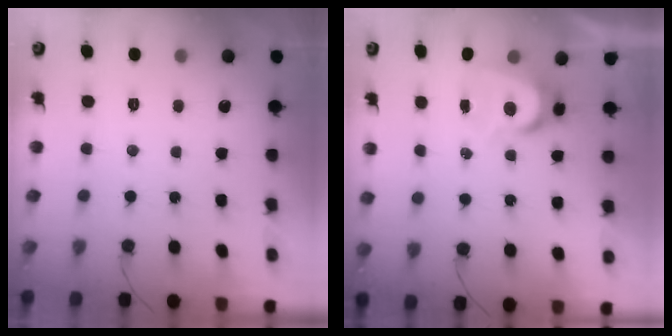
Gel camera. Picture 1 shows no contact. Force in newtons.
{"total": 6.7, "press": 6.7, "slide": 0.7}